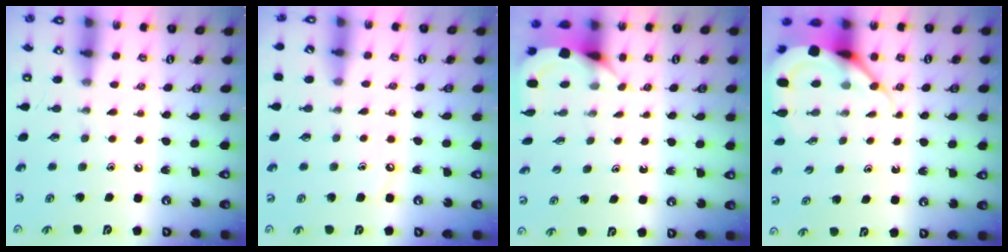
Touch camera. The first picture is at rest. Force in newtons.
{"total": 2.9, "press": 2.8, "slide": 0.5}
{"total": 4.5, "press": 4.5, "slide": 0.2}
{"total": 7.3, "press": 7.3, "slide": 0.6}